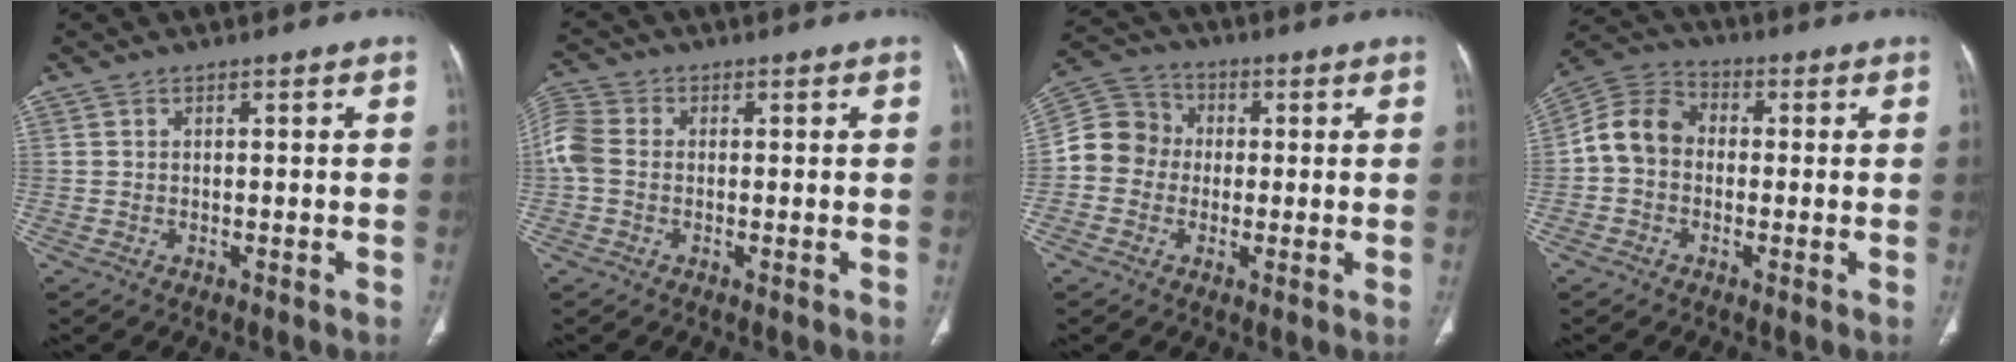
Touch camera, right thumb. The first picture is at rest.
{"total": 6.7, "force": [-0.2, 5.1, 4.3], "torque": [-0.111, 0.018, -0.010]}
{"total": 9.2, "force": [-0.6, 8.4, 3.7], "torque": [-0.051, 0.033, -0.024]}
{"total": 8.9, "force": [-0.6, 7.2, 5.1], "torque": [-0.083, 0.031, -0.027]}